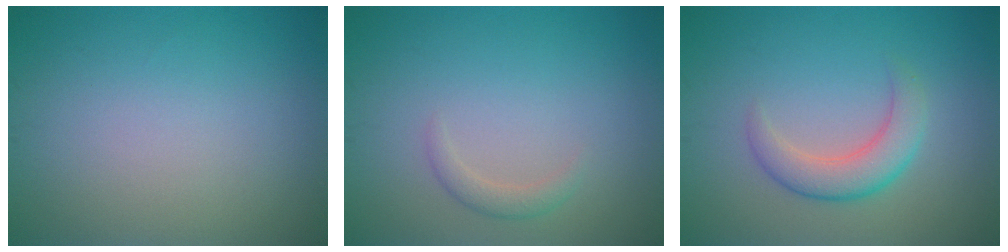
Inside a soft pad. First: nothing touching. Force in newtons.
{"total": 1.3, "press": 1.3, "slide": 0.1}
{"total": 3.5, "press": 3.5, "slide": 0.4}